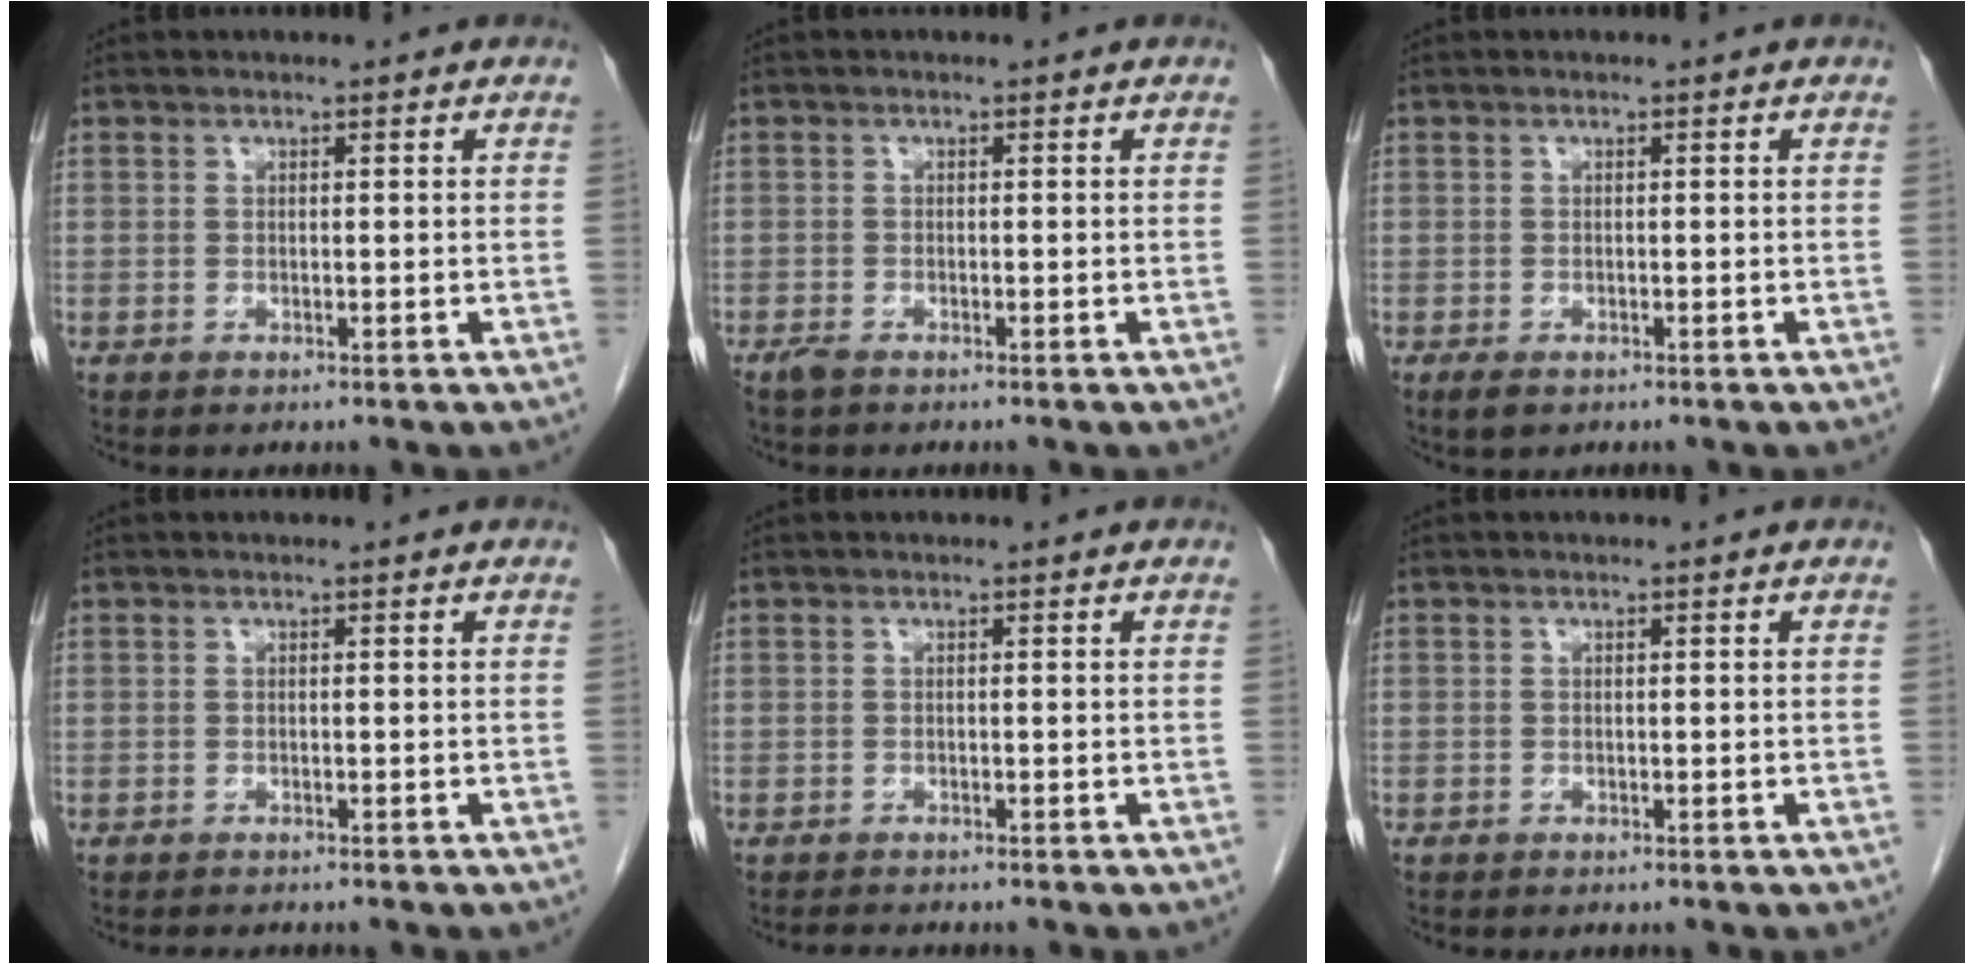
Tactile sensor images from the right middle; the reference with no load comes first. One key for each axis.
{"total": 1.4, "fx": -1.1, "fy": 0.4, "fz": 0.7, "tx": -0.021, "ty": -0.004, "tz": -0.020}
{"total": 1.8, "fx": -1.1, "fy": 0.9, "fz": 1.1, "tx": -0.026, "ty": -0.003, "tz": -0.011}
{"total": 1.4, "fx": -1.3, "fy": 0.2, "fz": 0.4, "tx": -0.012, "ty": -0.006, "tz": -0.016}
{"total": 1.3, "fx": -1.3, "fy": 0.0, "fz": 0.3, "tx": -0.014, "ty": -0.008, "tz": -0.019}
{"total": 0.0}